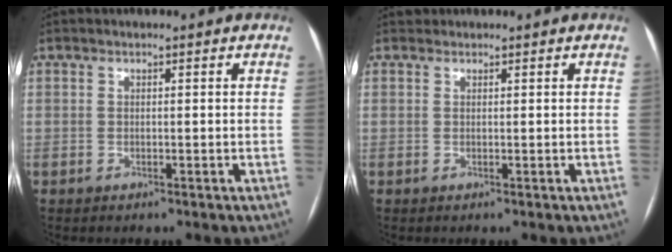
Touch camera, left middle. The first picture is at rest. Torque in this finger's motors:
{"motor_torque": [0.12, -0.13, -0.04, -0.01]}